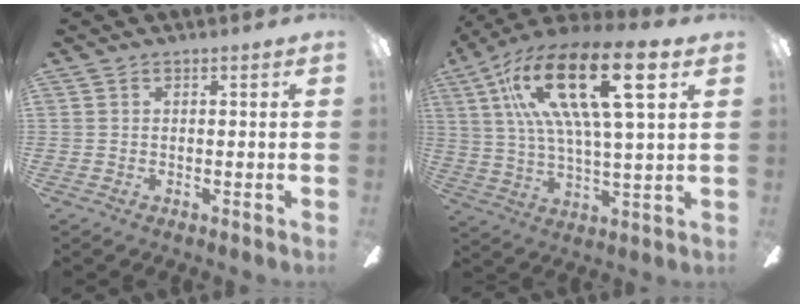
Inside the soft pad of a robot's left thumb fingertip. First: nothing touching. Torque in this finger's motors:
{"motor_torque": [2.81, 2.19, 2.55, -0.22, 0.84]}